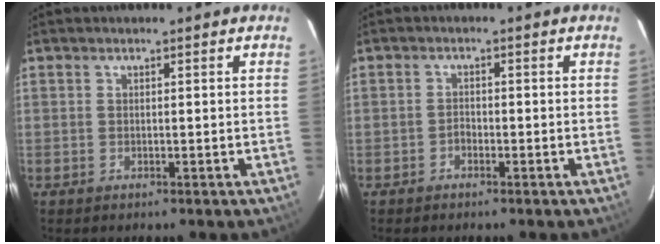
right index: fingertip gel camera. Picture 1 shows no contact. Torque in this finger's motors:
{"motor_torque": [0.19, 0.17, 0.02, -0.03]}